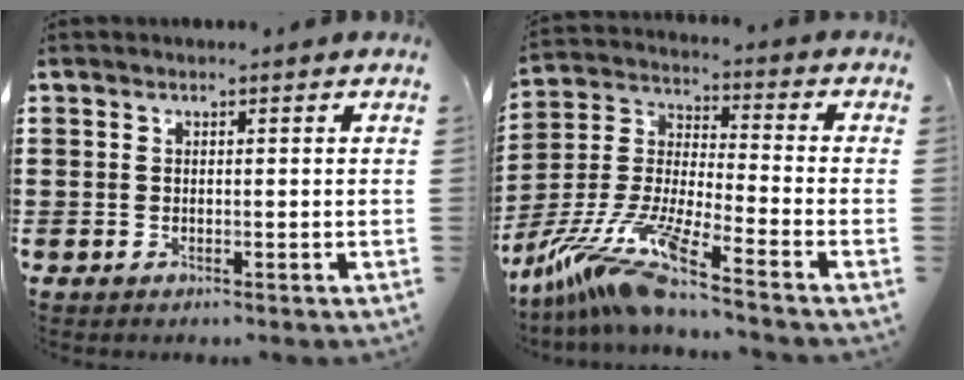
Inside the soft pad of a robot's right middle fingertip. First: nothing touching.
{"total": 12.0, "force": [-9.7, -0.3, 7.1], "torque": [-0.170, -0.013, -0.201]}